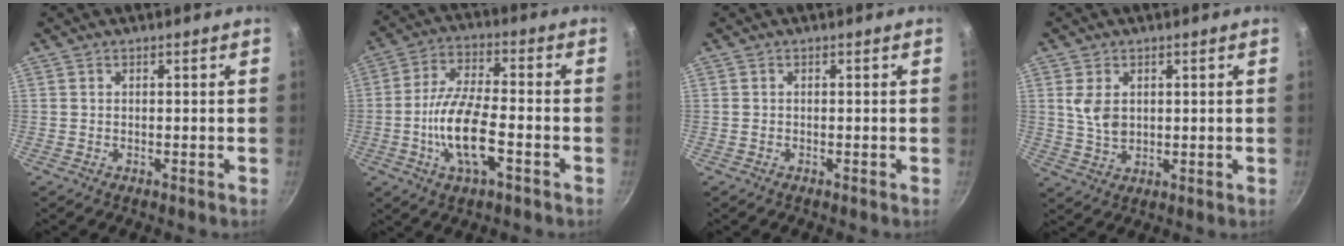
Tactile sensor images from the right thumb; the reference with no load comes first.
{"total": 12.9, "force": [-3.6, 5.0, 11.4], "torque": [-0.223, 0.020, -0.068]}
{"total": 0.5, "force": [-0.1, 0.4, 0.4], "torque": [-0.012, 0.003, 0.000]}
{"total": 5.4, "force": [1.4, 3.6, 3.8], "torque": [-0.061, -0.007, 0.035]}